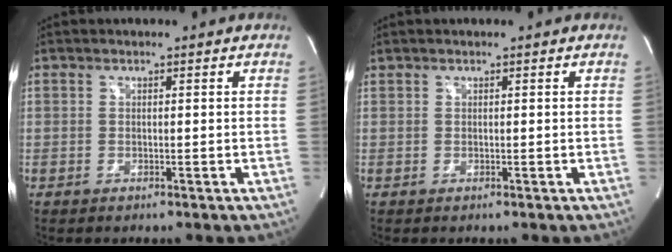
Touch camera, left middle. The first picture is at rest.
{"total": 0.0}